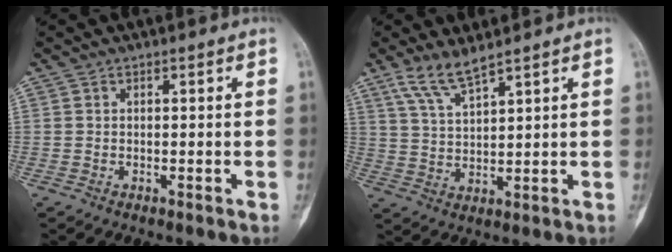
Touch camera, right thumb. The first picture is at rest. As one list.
[{"total": 6.2, "force": [4.8, 1.0, 3.8], "torque": [-0.079, -0.025, 0.101]}]